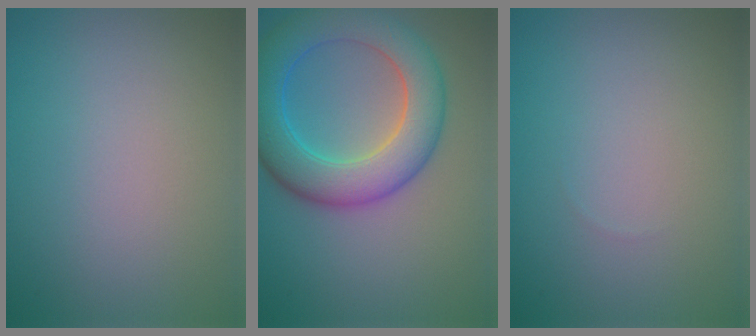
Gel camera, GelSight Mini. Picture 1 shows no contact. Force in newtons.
{"total": 8.2, "press": 8.2, "slide": 0.3}
{"total": 0.0}